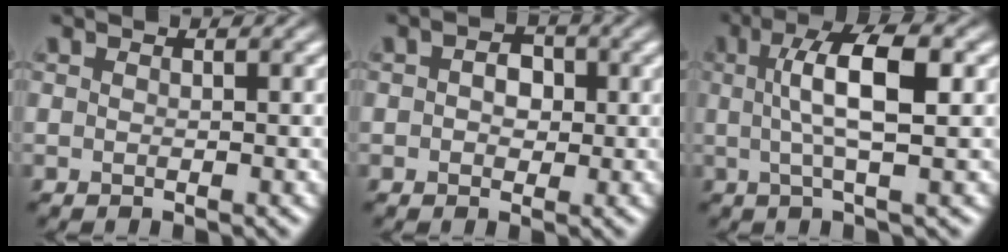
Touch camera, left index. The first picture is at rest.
{"total": 2.7, "force": [0.4, 2.0, 1.8], "torque": [-0.020, 0.004, -0.007]}
{"total": 6.1, "force": [1.0, 1.5, 5.8], "torque": [-0.097, 0.010, 0.015]}